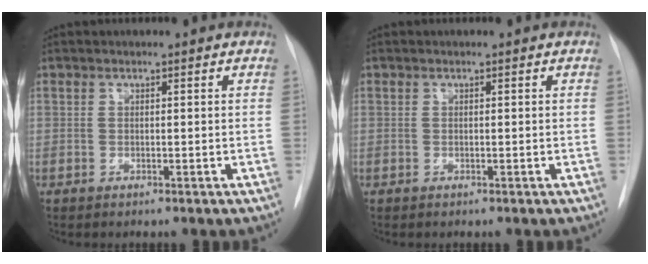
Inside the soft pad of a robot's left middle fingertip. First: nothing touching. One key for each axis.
{"total": 0.0}